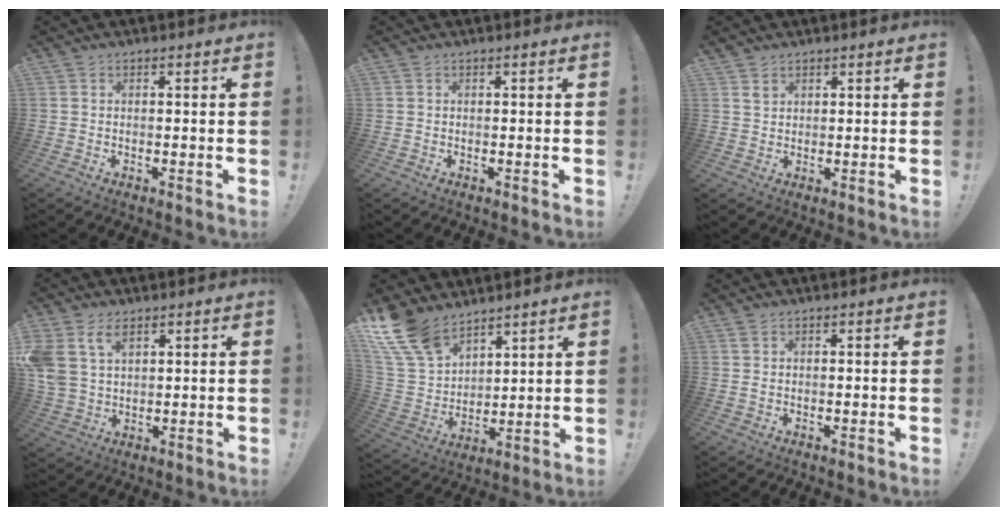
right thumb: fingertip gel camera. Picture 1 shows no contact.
{"total": 0.0}
{"total": 2.5, "force": [1.7, 1.7, 0.5], "torque": [-0.002, -0.009, 0.031]}
{"total": 8.8, "force": [4.7, 5.6, 4.8], "torque": [-0.107, -0.012, 0.094]}
{"total": 15.1, "force": [11.4, 7.6, 6.4], "torque": [-0.145, -0.079, 0.218]}
{"total": 0.9, "force": [0.5, 0.3, 0.7], "torque": [-0.010, -0.001, 0.007]}